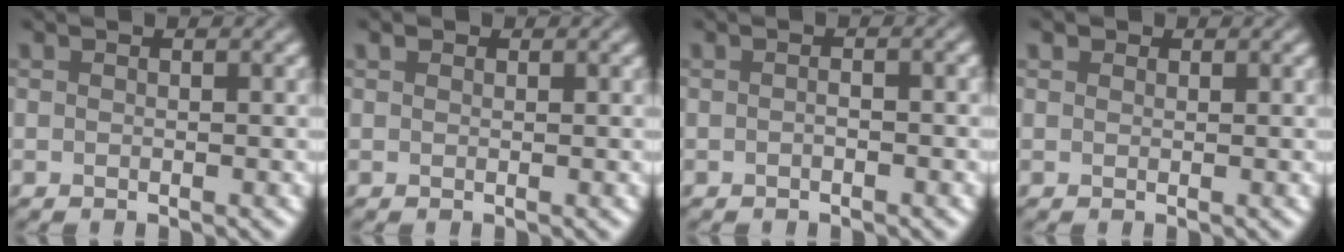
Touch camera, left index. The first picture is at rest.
{"total": 0.5, "force": [0.4, 0.4, 0.1], "torque": [-0.005, -0.001, 0.004]}
{"total": 0.9, "force": [-0.4, 0.2, 0.7], "torque": [-0.018, 0.001, -0.007]}
{"total": 1.0, "force": [0.7, 0.7, 0.3], "torque": [-0.008, -0.005, 0.009]}